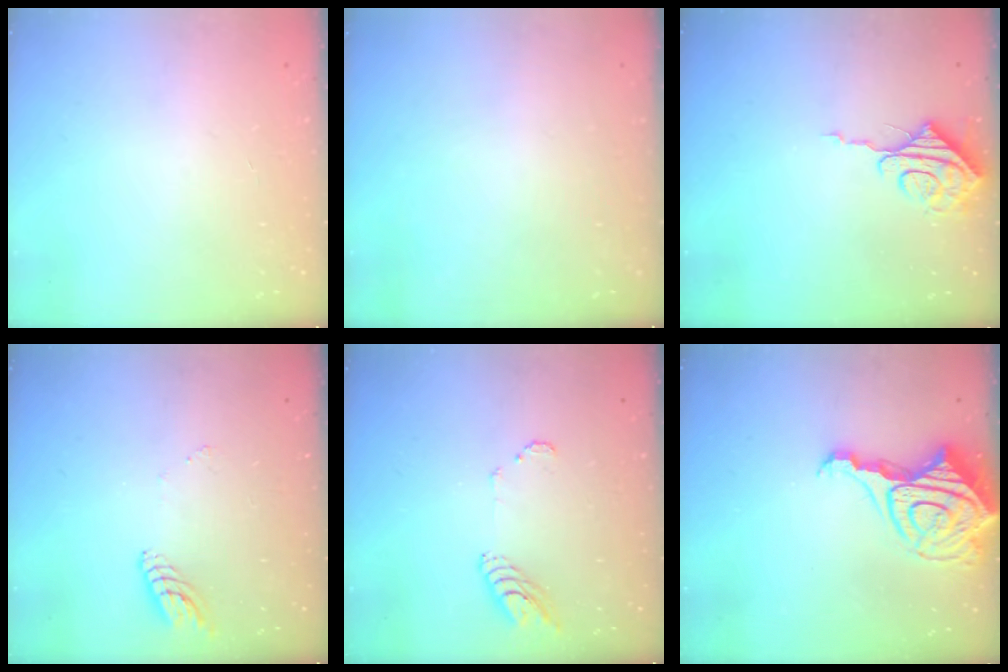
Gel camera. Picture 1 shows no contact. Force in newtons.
{"total": 0.0}
{"total": 8.2, "press": 8.2, "slide": 0.7}
{"total": 6.8, "press": 6.8, "slide": 0.5}
{"total": 6.3, "press": 6.3, "slide": 0.4}
{"total": 14.2, "press": 14.2, "slide": 1.4}